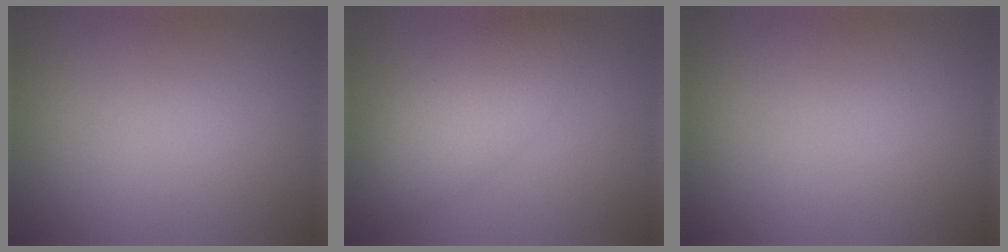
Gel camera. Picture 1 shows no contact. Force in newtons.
{"total": 5.3, "press": 5.3, "slide": 0.2}
{"total": 0.0}